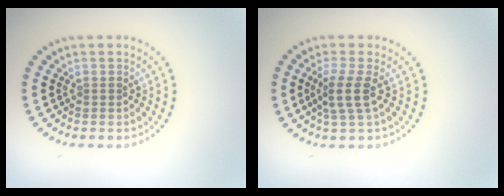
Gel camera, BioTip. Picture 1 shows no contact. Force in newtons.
{"total": 2.5, "press": 2.0, "slide": 1.5}